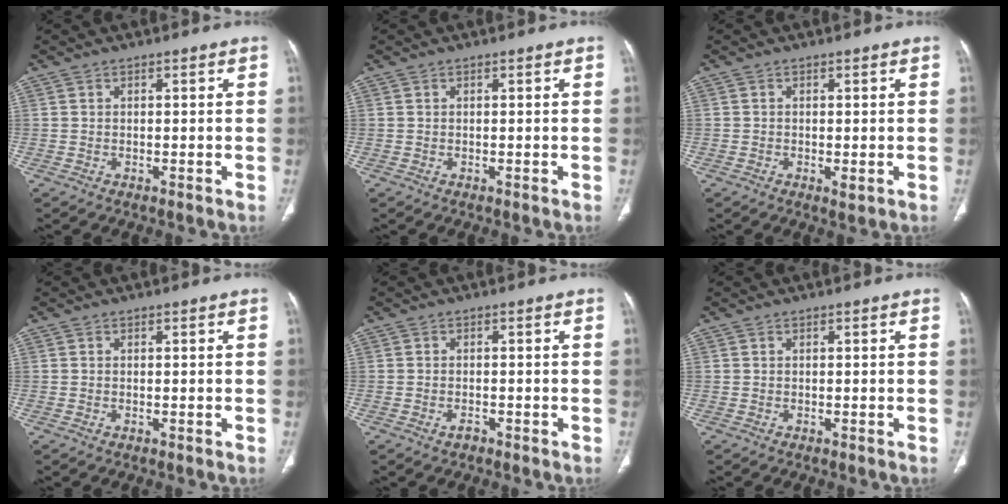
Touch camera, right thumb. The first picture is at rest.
{"total": 0.0}
{"total": 1.4, "force": [-0.4, 0.6, 1.2], "torque": [-0.021, -0.004, -0.004]}
{"total": 0.0}
{"total": 1.3, "force": [-0.8, 0.7, 0.7], "torque": [-0.014, 0.005, -0.013]}
{"total": 0.0}